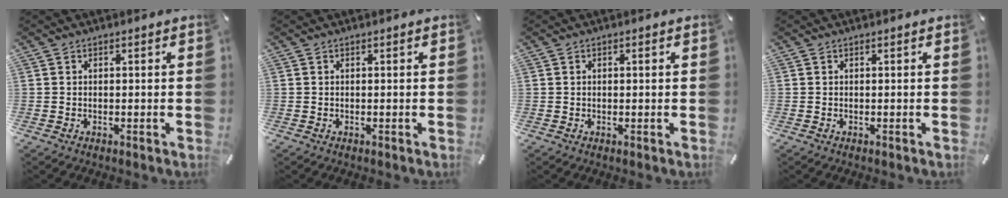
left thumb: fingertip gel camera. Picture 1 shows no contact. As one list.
[{"total": 0.0}, {"total": 0.7, "force": [0.1, 0.4, 0.6], "torque": [-0.012, 0.001, 0.000]}, {"total": 0.0}]